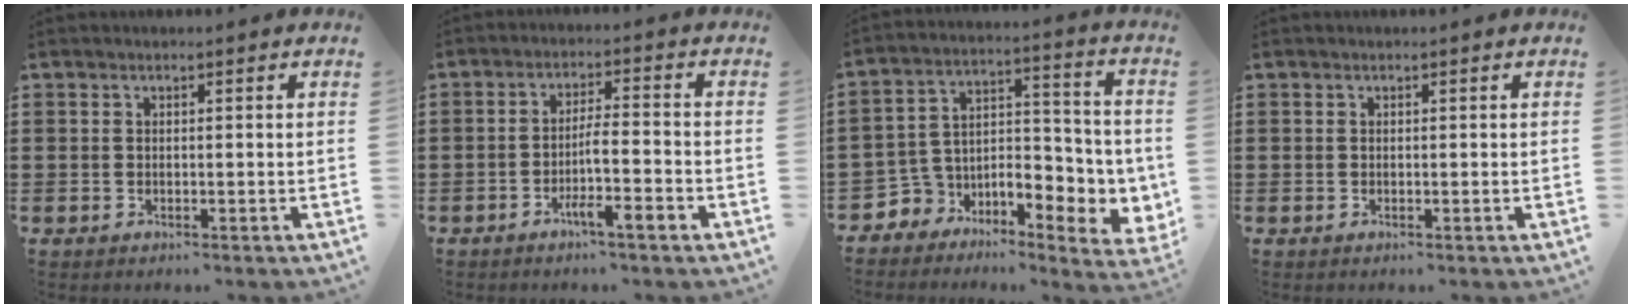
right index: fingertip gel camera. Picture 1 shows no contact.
{"total": 5.0, "force": [-2.2, 0.3, 4.4], "torque": [-0.088, -0.007, -0.044]}
{"total": 5.1, "force": [-2.2, 4.4, 1.5], "torque": [-0.046, -0.020, -0.038]}
{"total": 0.0}